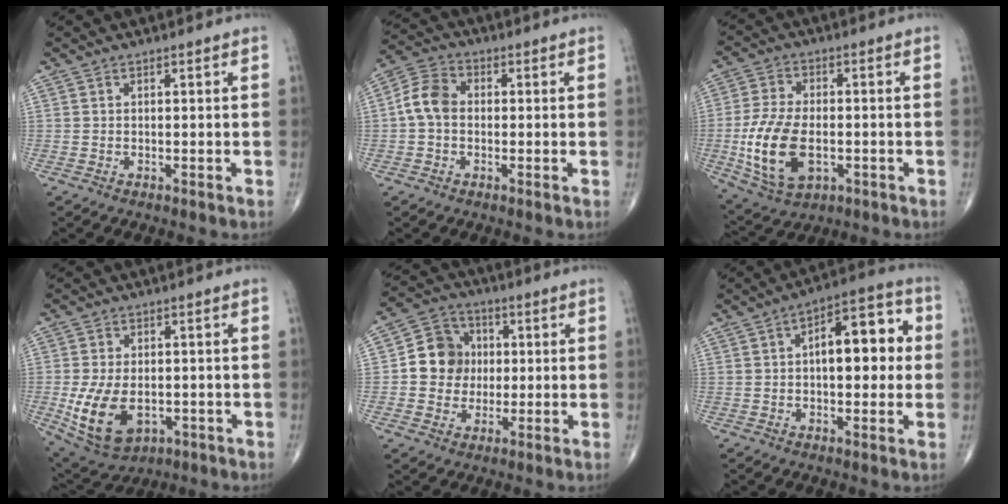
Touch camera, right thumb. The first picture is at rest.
{"total": 6.6, "force": [-0.3, 4.9, 4.4], "torque": [-0.081, 0.022, -0.017]}
{"total": 14.1, "force": [-2.8, 8.0, 11.2], "torque": [-0.225, 0.001, -0.041]}
{"total": 12.2, "force": [-2.6, 7.6, 9.1], "torque": [-0.168, -0.002, -0.026]}
{"total": 9.9, "force": [0.4, 9.0, 4.3], "torque": [-0.035, 0.017, -0.001]}
{"total": 13.1, "force": [1.3, 6.3, 11.4], "torque": [-0.133, 0.026, 0.012]}